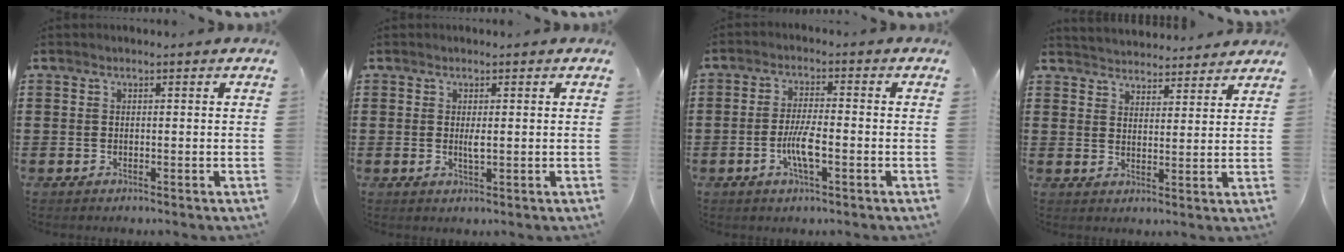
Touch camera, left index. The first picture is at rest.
{"total": 1.7, "force": [0.1, 0.2, 1.7], "torque": [-0.032, -0.003, 0.001]}
{"total": 5.4, "force": [-1.6, 1.2, 5.0], "torque": [-0.103, -0.002, -0.035]}
{"total": 3.5, "force": [3.5, 0.1, -0.5], "torque": [-0.005, -0.018, 0.062]}